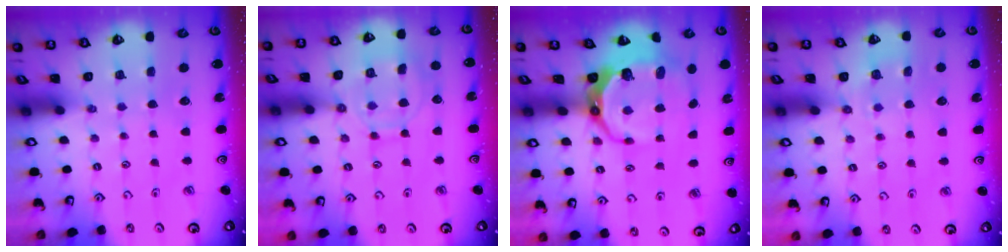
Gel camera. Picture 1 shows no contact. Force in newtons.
{"total": 10.9, "press": 10.9, "slide": 1.0}
{"total": 11.3, "press": 10.3, "slide": 4.5}
{"total": 5.7, "press": 5.5, "slide": 1.4}